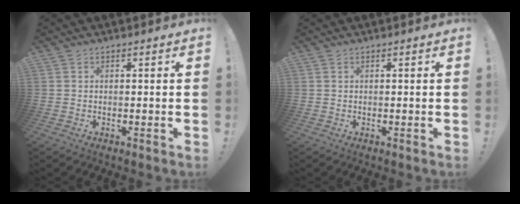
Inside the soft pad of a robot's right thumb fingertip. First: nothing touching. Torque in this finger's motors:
{"motor_torque": [0.31, -0.22, -0.43, 0.12, -0.01]}